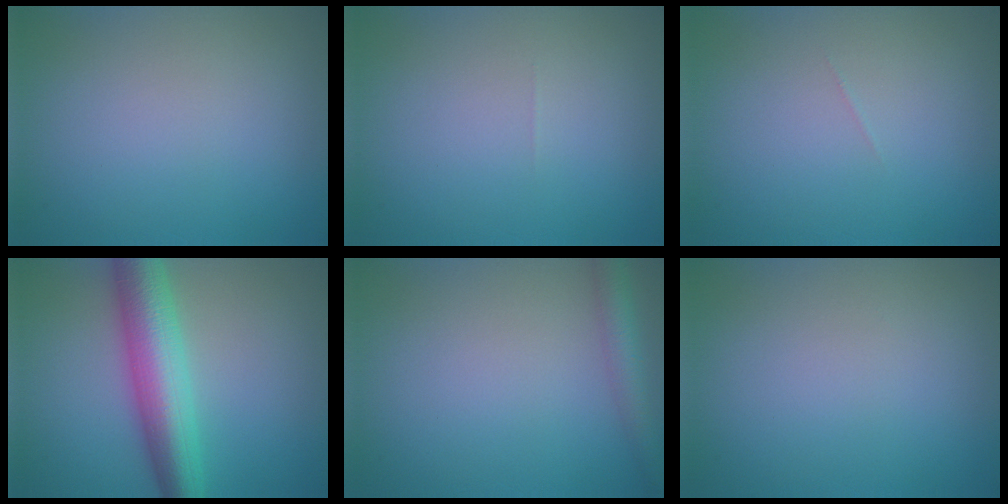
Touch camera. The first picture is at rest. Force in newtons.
{"total": 0.0}
{"total": 0.0}
{"total": 7.6, "press": 7.6, "slide": 0.1}
{"total": 2.9, "press": 2.9, "slide": 0.1}
{"total": 0.0}